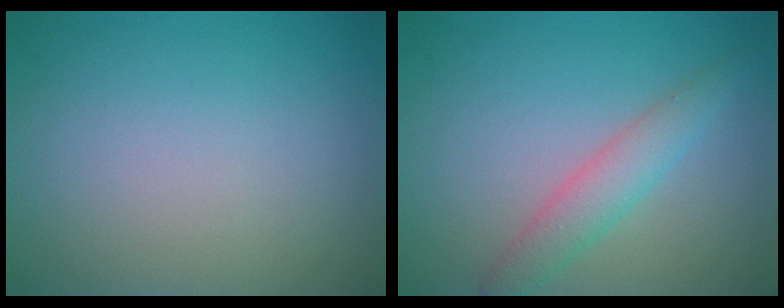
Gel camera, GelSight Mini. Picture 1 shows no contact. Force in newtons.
{"total": 2.8, "press": 2.8, "slide": 0.1}